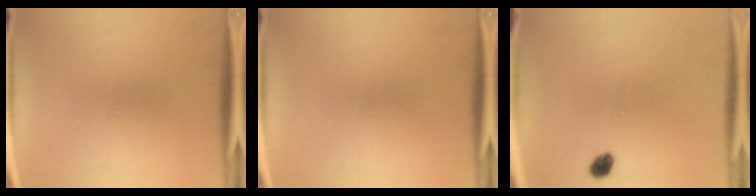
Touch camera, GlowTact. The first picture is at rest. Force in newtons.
{"total": 0.0}
{"total": 2.0}